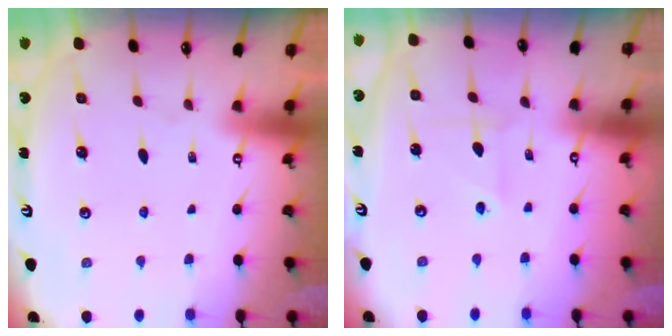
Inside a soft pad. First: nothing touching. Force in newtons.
{"total": 2.0, "press": 1.9, "slide": 0.5}